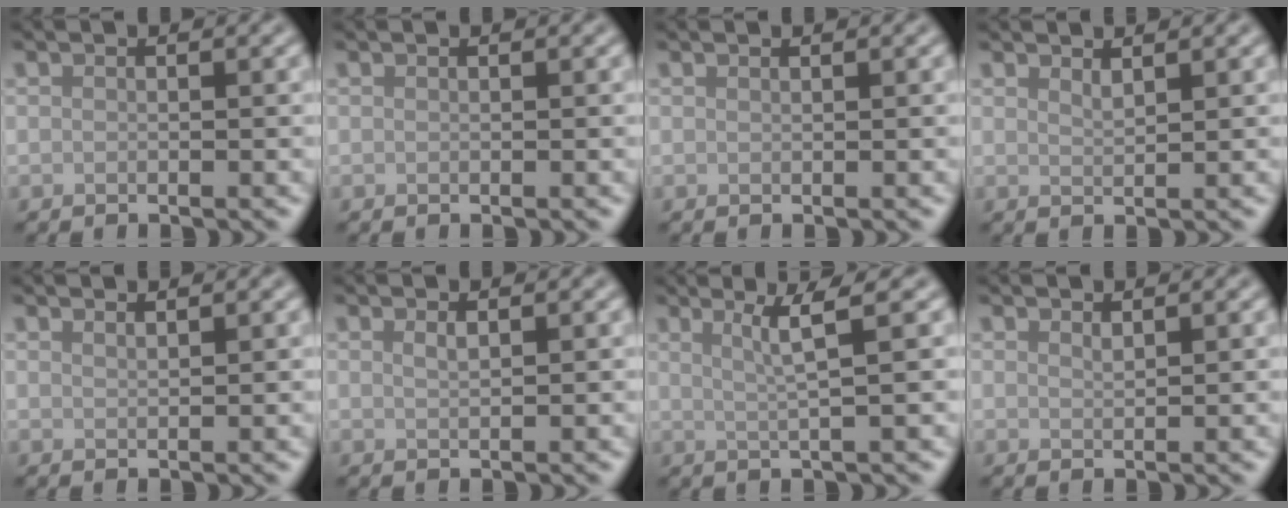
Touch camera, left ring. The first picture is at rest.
{"total": 0.0}
{"total": 0.5, "force": [0.5, 0.1, 0.2], "torque": [0.002, -0.002, 0.005]}
{"total": 1.0, "force": [0.9, 0.1, 0.4], "torque": [-0.006, 0.000, 0.017]}
{"total": 1.2, "force": [1.1, 0.2, 0.4], "torque": [0.003, 0.001, 0.011]}
{"total": 0.8, "force": [0.5, 0.2, 0.5], "torque": [-0.007, 0.000, 0.009]}
{"total": 3.1, "force": [1.3, 0.3, 2.8], "torque": [-0.050, 0.002, 0.023]}
{"total": 0.7, "force": [0.6, 0.1, 0.3], "torque": [-0.003, 0.000, 0.013]}